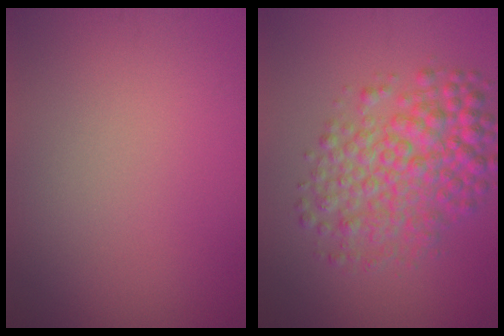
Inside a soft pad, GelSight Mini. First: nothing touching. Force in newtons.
{"total": 6.1, "press": 6.1, "slide": 0.0}